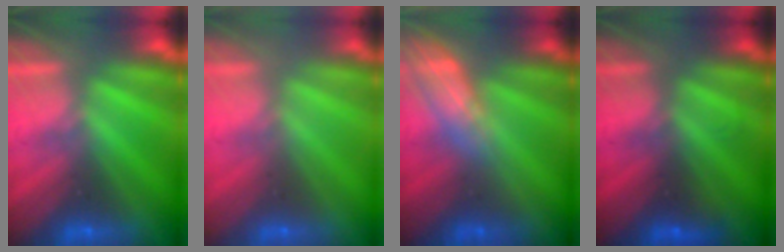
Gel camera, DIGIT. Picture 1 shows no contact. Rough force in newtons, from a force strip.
{"total": 3.3}
{"total": 2.5}
{"total": 1.7}